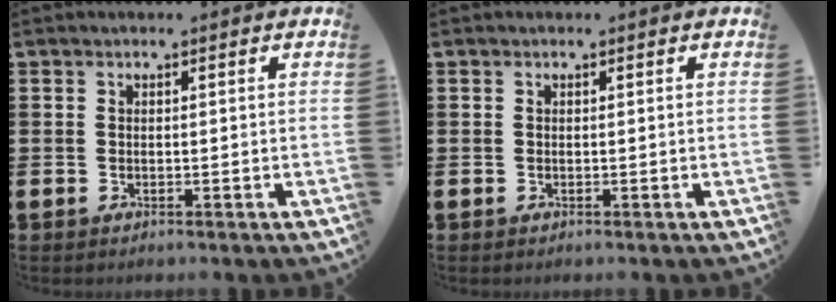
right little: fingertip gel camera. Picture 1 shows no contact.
{"total": 0.0}